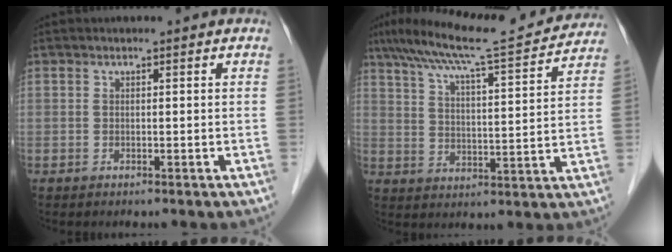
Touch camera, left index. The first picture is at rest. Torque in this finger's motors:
{"motor_torque": [0.88, -1.04, 0.13, 0.04]}